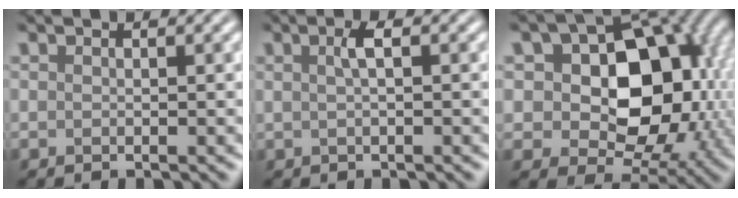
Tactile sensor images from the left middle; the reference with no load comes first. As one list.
[{"total": 0.7, "force": [0.2, -0.3, 0.6], "torque": [-0.030, 0.015, 0.018]}, {"total": 12.0, "force": [1.6, 8.2, 8.6], "torque": [-0.108, 0.018, 0.043]}]